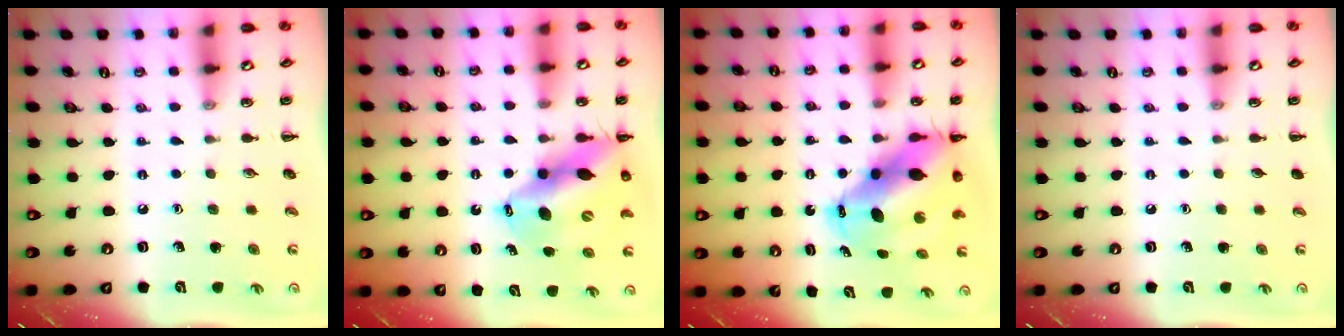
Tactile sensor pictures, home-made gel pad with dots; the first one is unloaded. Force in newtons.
{"total": 15.3, "press": 14.7, "slide": 4.3}
{"total": 13.1, "press": 12.6, "slide": 3.6}
{"total": 0.0}